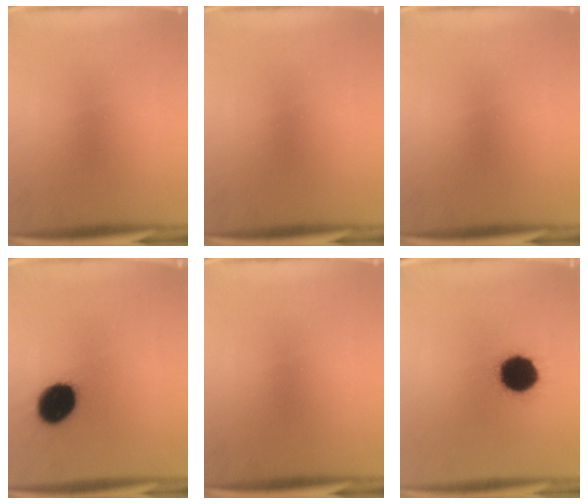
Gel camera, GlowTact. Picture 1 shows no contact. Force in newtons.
{"total": 0.0}
{"total": 0.0}
{"total": 13.5}
{"total": 0.0}
{"total": 16.3}